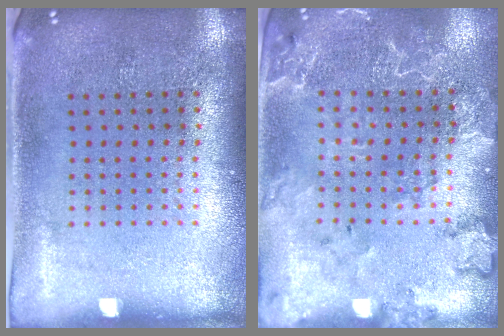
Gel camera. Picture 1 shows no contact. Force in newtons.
{"total": 2.2, "press": 2.1, "slide": 0.5}